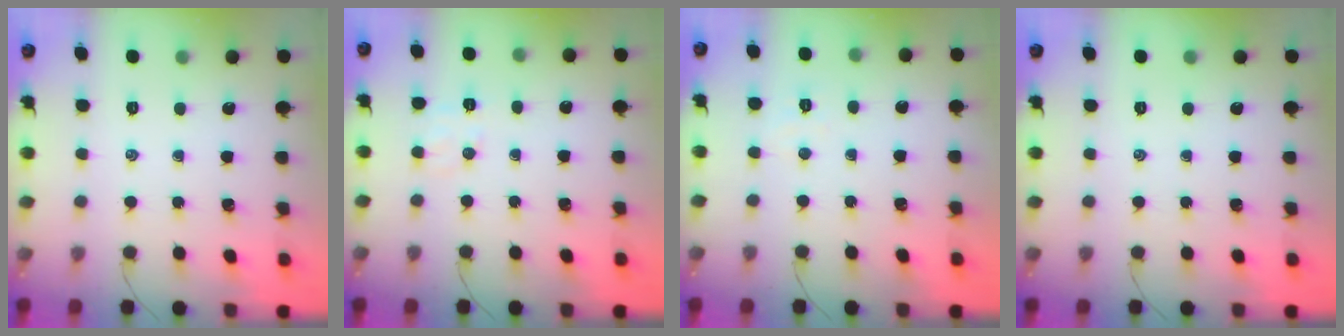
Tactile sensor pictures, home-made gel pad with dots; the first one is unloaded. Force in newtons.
{"total": 5.1, "press": 4.9, "slide": 1.4}
{"total": 3.1, "press": 3.0, "slide": 0.7}
{"total": 0.0}